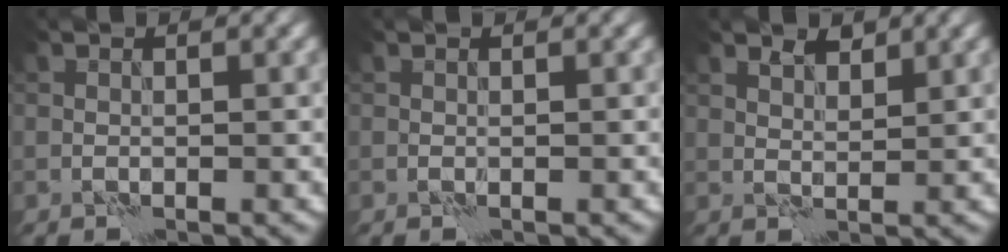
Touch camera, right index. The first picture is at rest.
{"total": 0.0}
{"total": 1.8, "force": [1.4, 0.6, 0.8], "torque": [-0.009, -0.006, 0.030]}